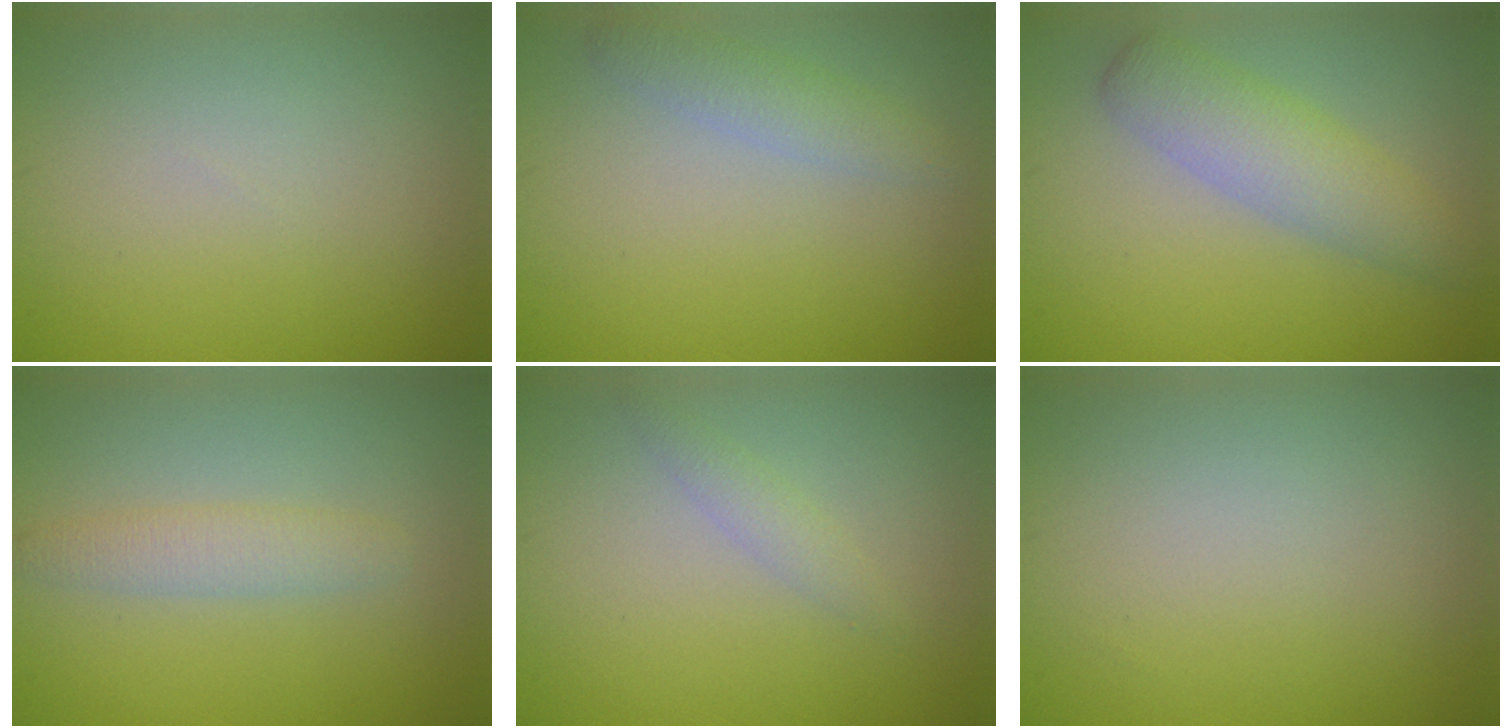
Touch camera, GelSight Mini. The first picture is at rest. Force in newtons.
{"total": 2.1, "press": 2.1, "slide": 0.1}
{"total": 4.1, "press": 4.1, "slide": 0.2}
{"total": 2.1, "press": 2.1, "slide": 0.1}
{"total": 1.3, "press": 1.3, "slide": 0.1}
{"total": 0.0}